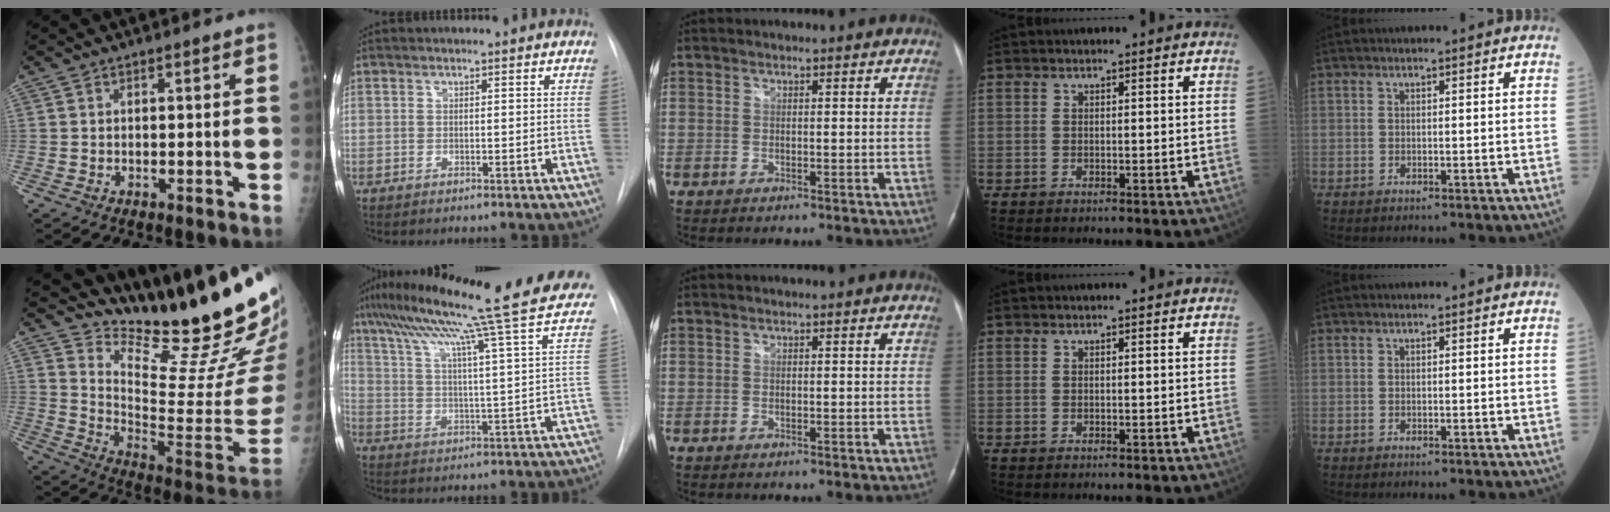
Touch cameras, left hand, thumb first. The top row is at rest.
{"thumb": {"total": 25.3, "force": [21.9, 4.5, 11.8], "torque": [-0.140, -0.189, 0.312]}, "index": {"total": 29.9, "force": [23.0, 1.0, 19.1], "torque": [-0.287, -0.012, 0.308]}}